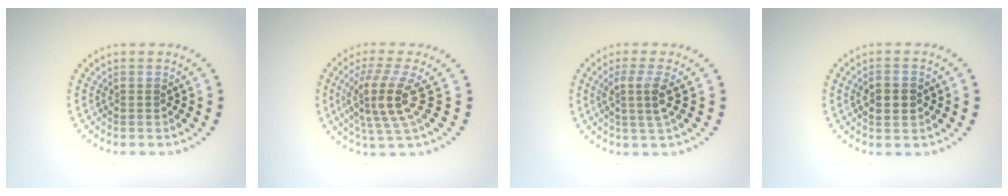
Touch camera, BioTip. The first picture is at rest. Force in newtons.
{"total": 4.4, "press": 3.4, "slide": 2.9}
{"total": 2.6, "press": 2.0, "slide": 1.8}
{"total": 2.3, "press": 2.3, "slide": 0.2}